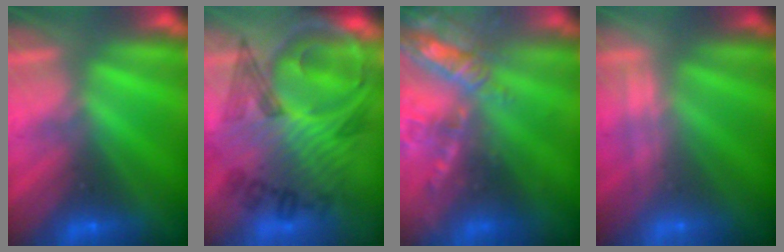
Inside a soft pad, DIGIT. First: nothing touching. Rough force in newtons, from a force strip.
{"total": 8.1}
{"total": 13.7}
{"total": 2.2}